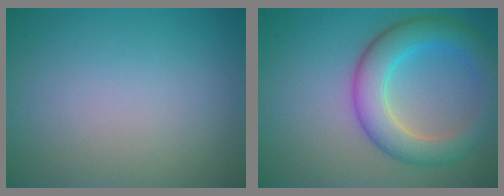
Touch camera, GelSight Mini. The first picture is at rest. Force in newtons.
{"total": 6.2, "press": 6.1, "slide": 0.1}